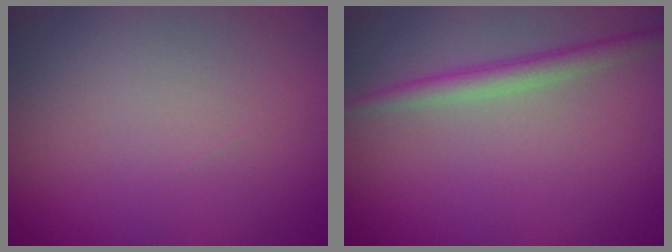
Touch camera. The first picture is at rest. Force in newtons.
{"total": 2.4, "press": 2.4, "slide": 0.0}